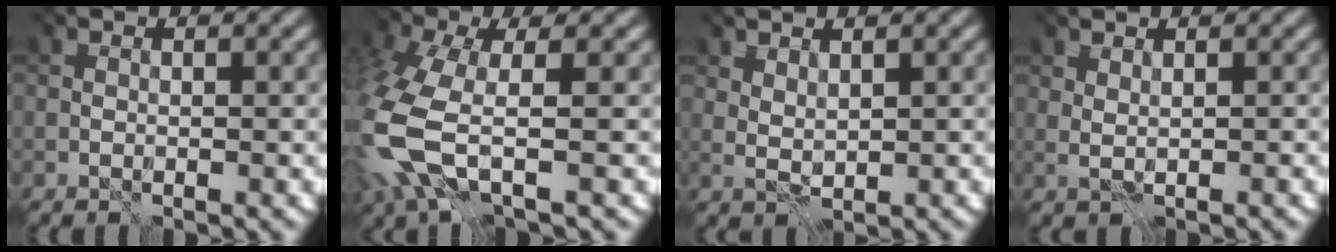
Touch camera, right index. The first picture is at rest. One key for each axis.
{"total": 7.8, "fx": -2.1, "fy": 3.7, "fz": 6.6, "tx": -0.192, "ty": -0.022, "tz": -0.050}
{"total": 1.3, "fx": 1.3, "fy": 0.1, "fz": 0.3, "tx": -0.010, "ty": -0.002, "tz": 0.028}
{"total": 0.9, "fx": 0.8, "fy": -0.4, "fz": 0.0, "tx": -0.005, "ty": -0.001, "tz": 0.016}